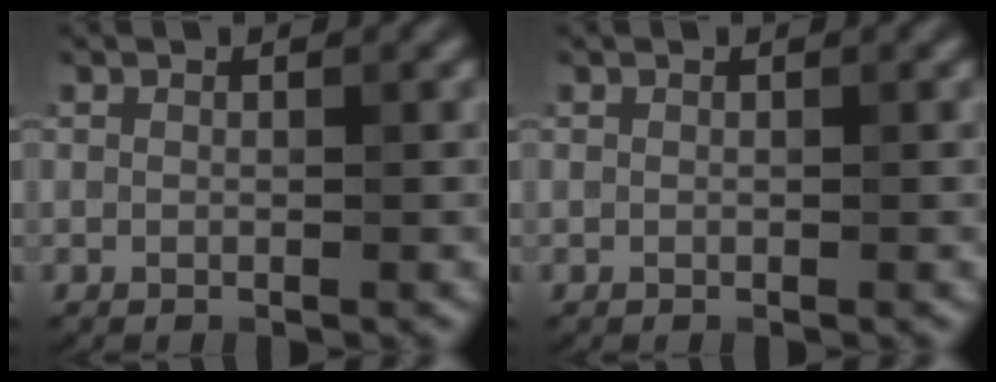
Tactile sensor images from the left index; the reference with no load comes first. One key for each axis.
{"total": 0.0}